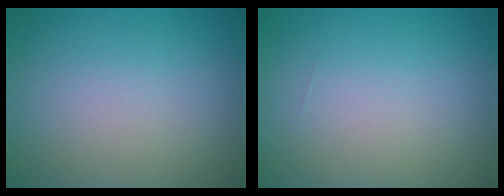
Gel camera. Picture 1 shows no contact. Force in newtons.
{"total": 0.0}